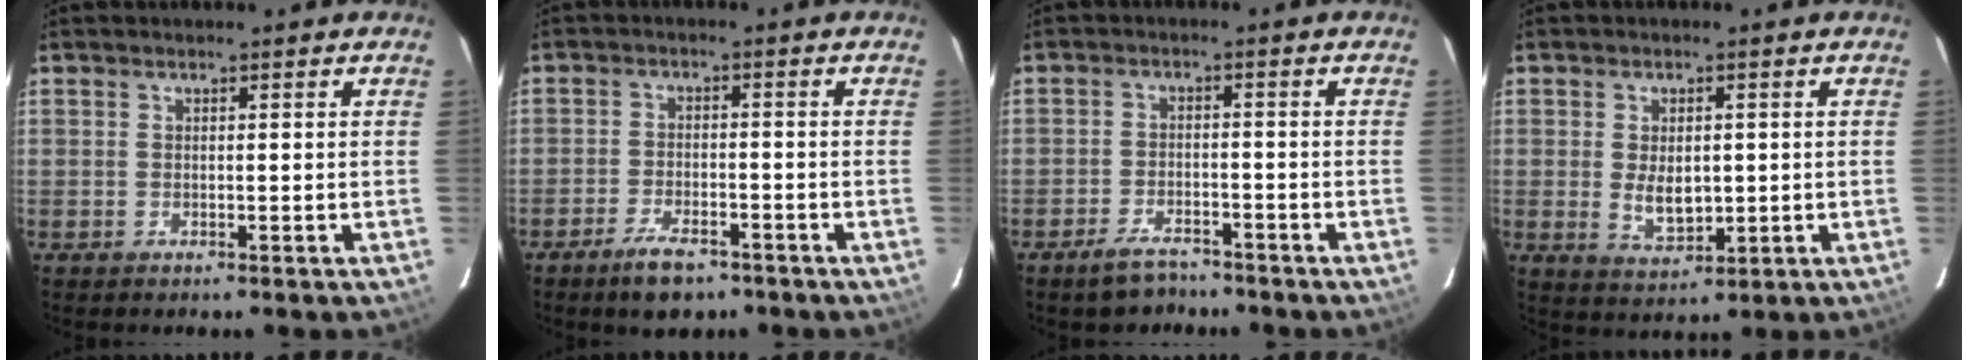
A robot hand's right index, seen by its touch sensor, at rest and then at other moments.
{"total": 6.6, "force": [-4.8, 2.8, 3.5], "torque": [-0.085, -0.003, -0.081]}
{"total": 5.2, "force": [-4.3, 2.4, 1.8], "torque": [-0.053, 0.008, -0.066]}
{"total": 5.8, "force": [-0.2, 3.7, 4.5], "torque": [-0.081, -0.009, 0.008]}